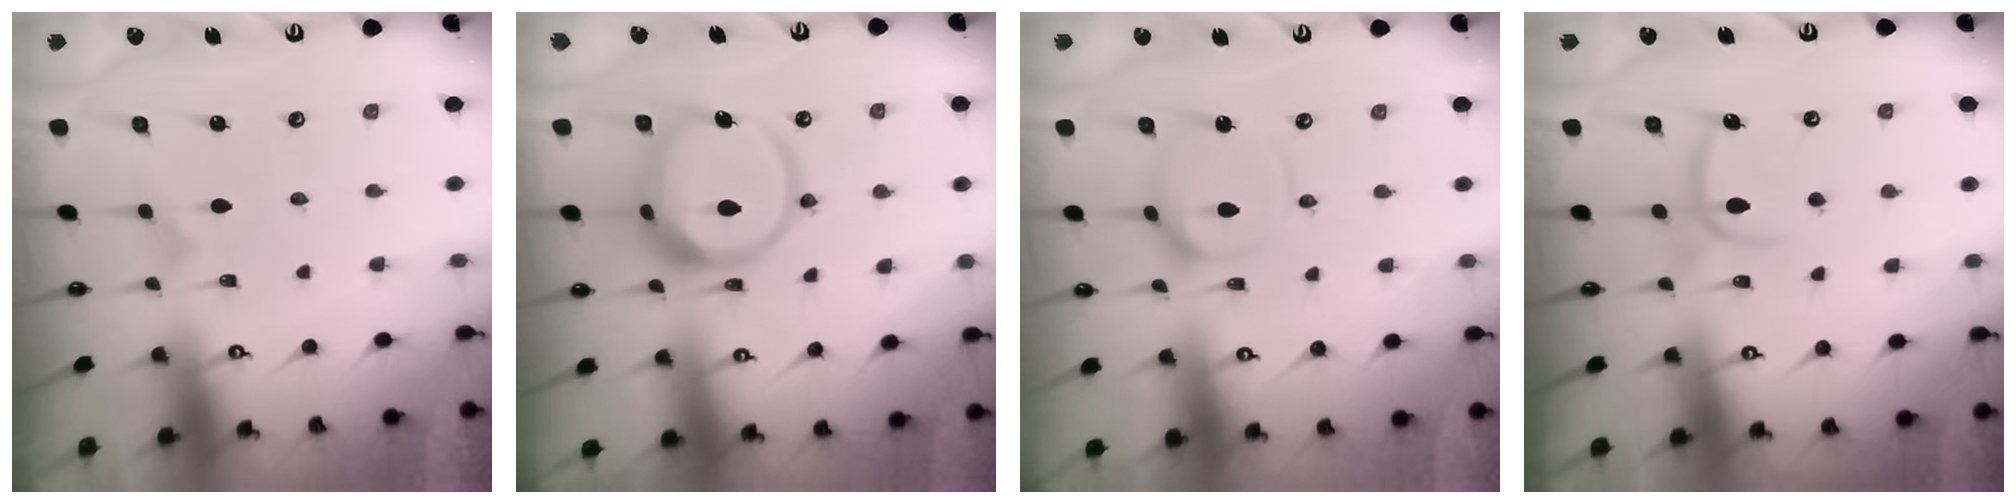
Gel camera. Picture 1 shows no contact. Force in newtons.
{"total": 14.6, "press": 14.5, "slide": 1.3}
{"total": 9.0, "press": 9.0, "slide": 0.7}
{"total": 7.5, "press": 7.4, "slide": 0.7}